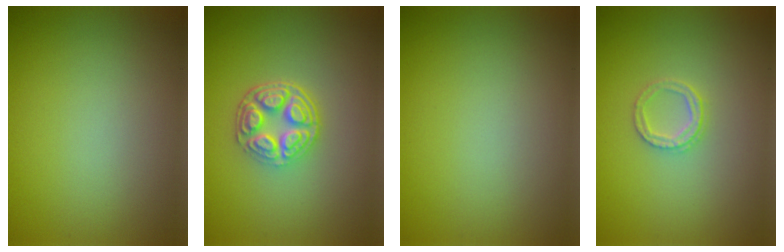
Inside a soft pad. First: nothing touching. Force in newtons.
{"total": 4.8, "press": 3.6, "slide": 3.2}
{"total": 0.0}
{"total": 1.9, "press": 1.8, "slide": 0.4}